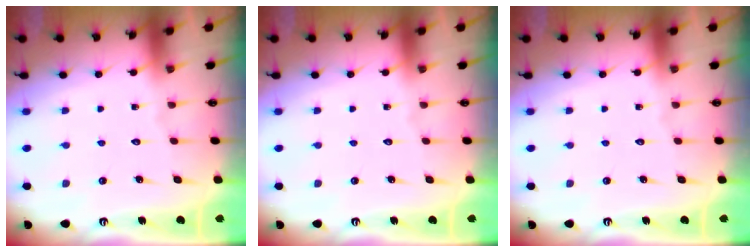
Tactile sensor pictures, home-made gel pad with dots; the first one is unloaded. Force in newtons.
{"total": 0.0}
{"total": 0.0}